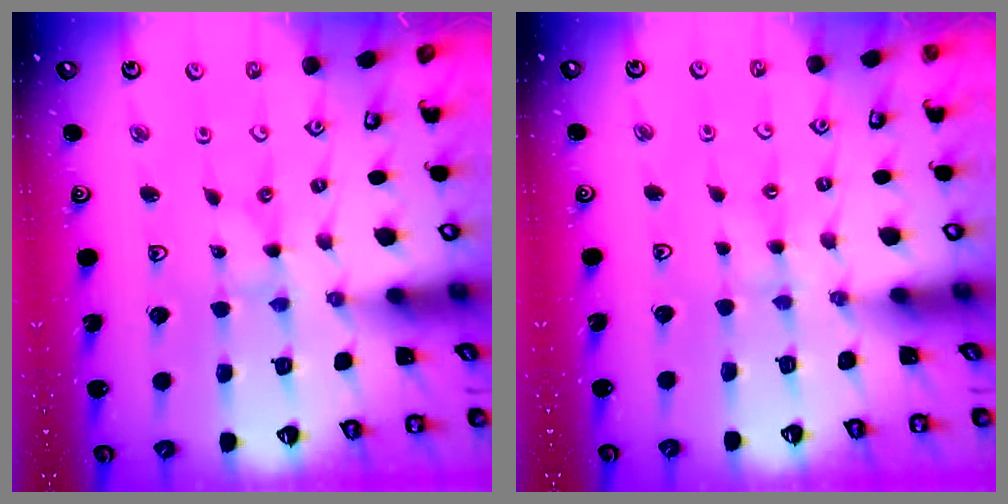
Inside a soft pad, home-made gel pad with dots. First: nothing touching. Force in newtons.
{"total": 2.7, "press": 2.7, "slide": 0.4}